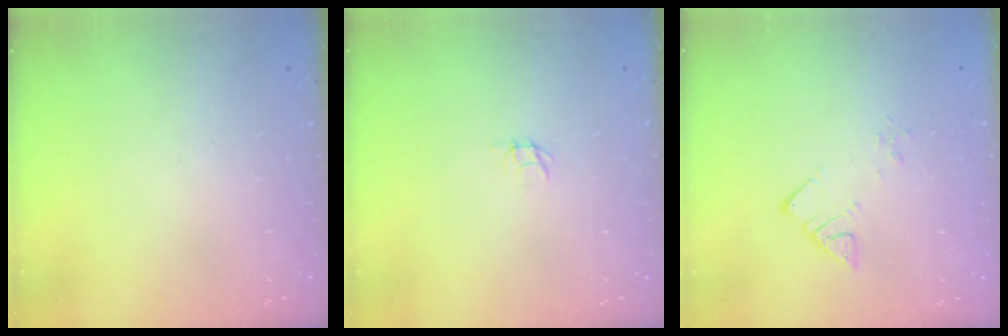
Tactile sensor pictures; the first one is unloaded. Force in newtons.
{"total": 1.8, "press": 1.8, "slide": 0.1}
{"total": 3.3, "press": 3.3, "slide": 0.2}